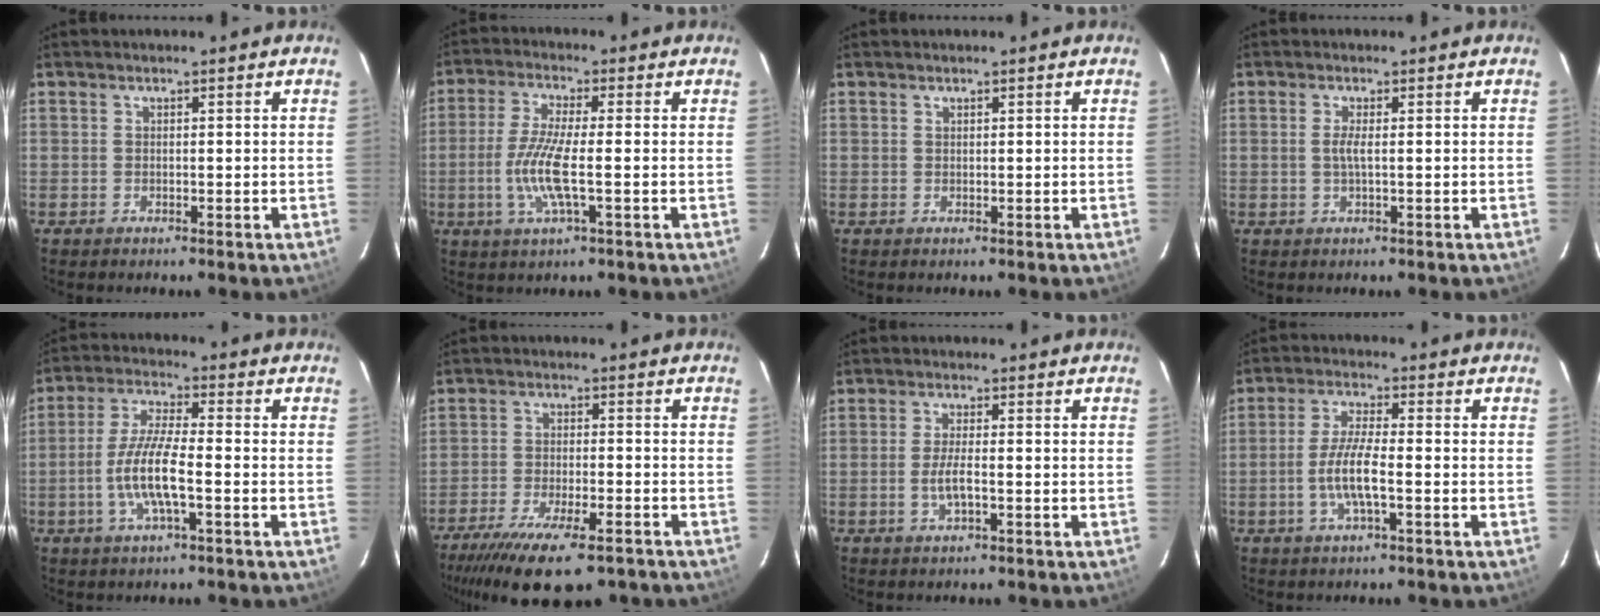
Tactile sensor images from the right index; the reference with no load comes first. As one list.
[{"total": 8.4, "force": [-1.7, 1.2, 8.2], "torque": [-0.173, -0.007, -0.037]}, {"total": 0.0}, {"total": 1.7, "force": [0.1, 0.0, 1.7], "torque": [-0.034, -0.001, -0.002]}, {"total": 9.5, "force": [-2.7, 1.7, 9.0], "torque": [-0.184, -0.002, -0.054]}, {"total": 15.8, "force": [-11.6, 4.5, 9.7], "torque": [-0.197, -0.044, -0.185]}, {"total": 3.7, "force": [-1.1, 0.8, 3.4], "torque": [-0.069, -0.004, -0.020]}, {"total": 7.0, "force": [-2.0, 1.2, 6.6], "torque": [-0.135, -0.002, -0.040]}]